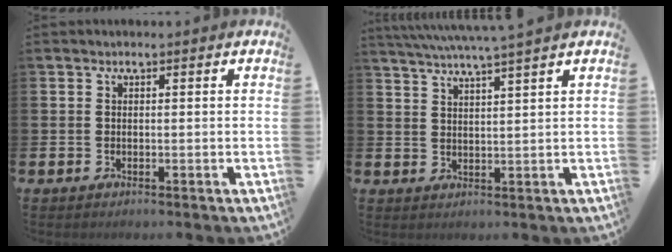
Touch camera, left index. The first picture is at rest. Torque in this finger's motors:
{"motor_torque": [0.72, -0.73, 0.12, 0.07]}